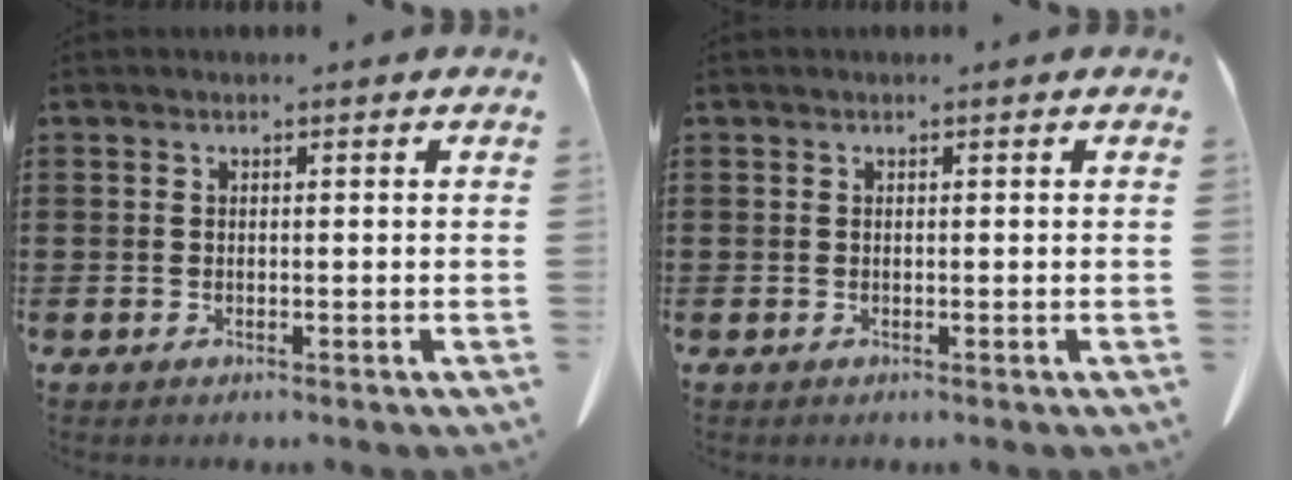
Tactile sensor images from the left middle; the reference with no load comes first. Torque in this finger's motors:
{"motor_torque": [-0.02, 0.02, 0.00, -0.01]}